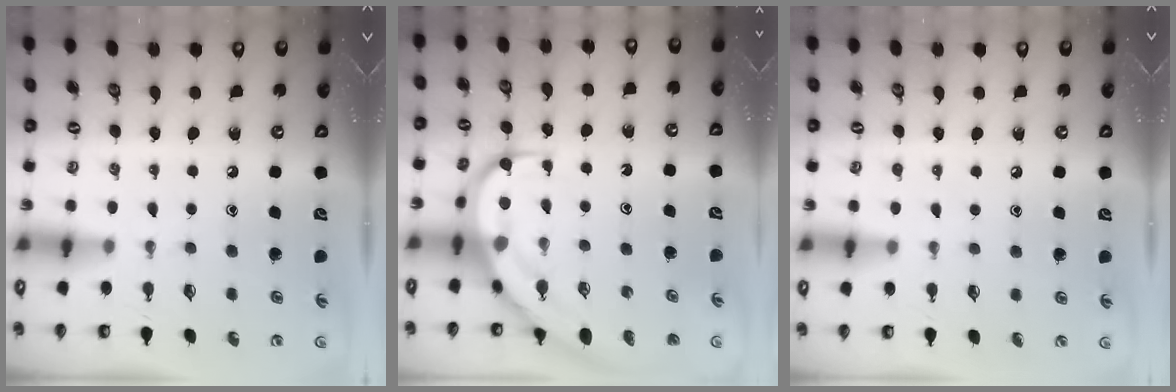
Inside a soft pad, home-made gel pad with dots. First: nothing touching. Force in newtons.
{"total": 10.7, "press": 10.6, "slide": 1.1}
{"total": 3.8, "press": 3.7, "slide": 0.9}